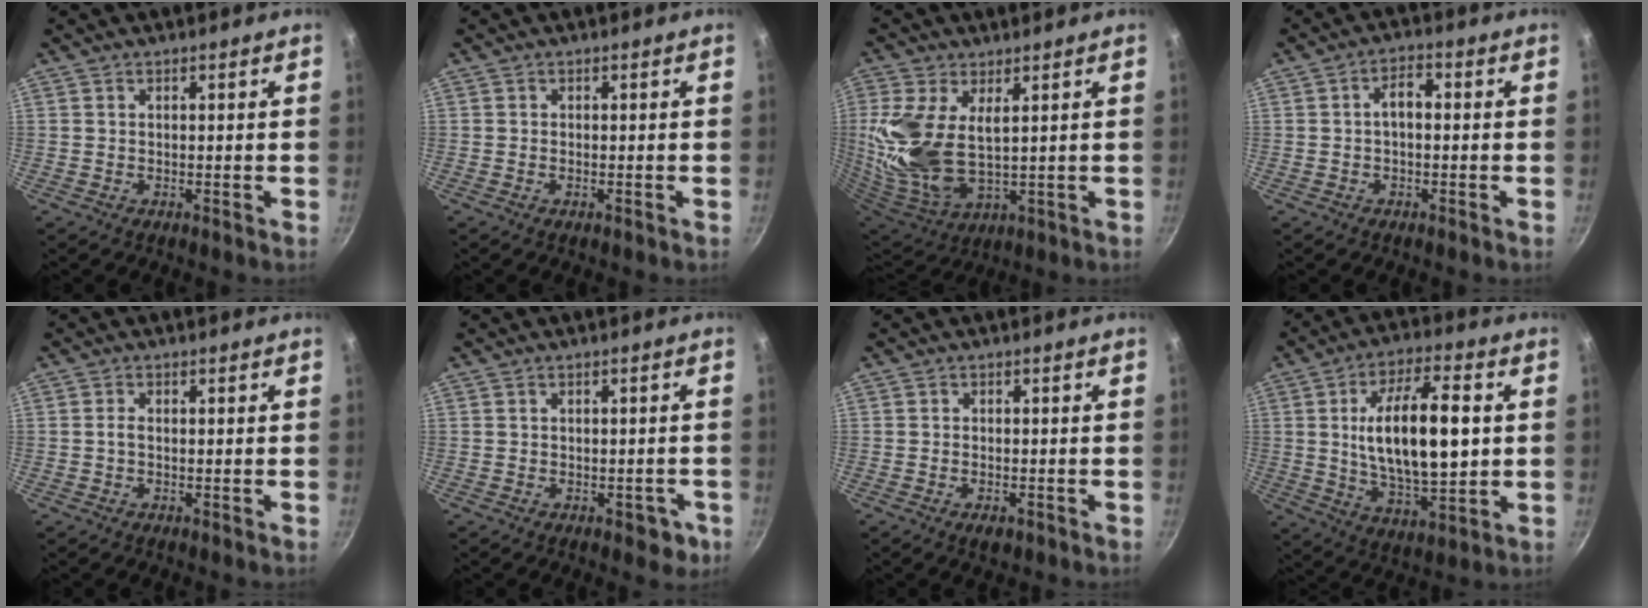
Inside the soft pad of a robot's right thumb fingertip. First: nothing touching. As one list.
[{"total": 0.5, "force": [-0.3, 0.2, 0.4], "torque": [-0.009, 0.002, -0.006]}, {"total": 15.6, "force": [2.4, 8.0, 13.1], "torque": [-0.292, -0.016, 0.066]}, {"total": 3.6, "force": [0.0, 2.0, 3.1], "torque": [-0.045, 0.016, -0.006]}, {"total": 1.0, "force": [-0.2, 0.5, 0.8], "torque": [-0.015, 0.001, -0.006]}, {"total": 3.2, "force": [-1.6, 1.9, 2.0], "torque": [-0.005, 0.011, -0.019]}, {"total": 2.2, "force": [-1.3, 1.0, 1.4], "torque": [-0.022, 0.003, -0.019]}, {"total": 18.6, "force": [2.0, 7.7, 16.8], "torque": [-0.270, 0.000, 0.038]}]